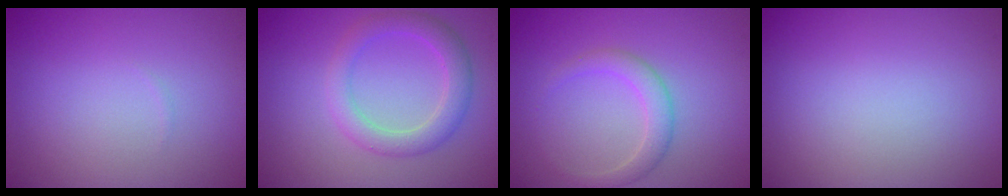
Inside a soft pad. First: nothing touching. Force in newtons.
{"total": 3.5, "press": 3.5, "slide": 0.1}
{"total": 2.3, "press": 2.3, "slide": 0.1}
{"total": 0.0}